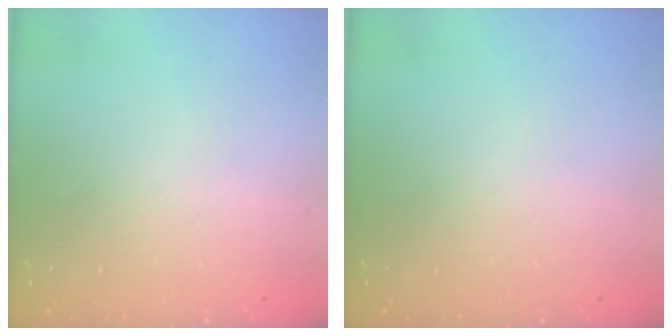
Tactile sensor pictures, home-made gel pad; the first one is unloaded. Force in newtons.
{"total": 0.0}